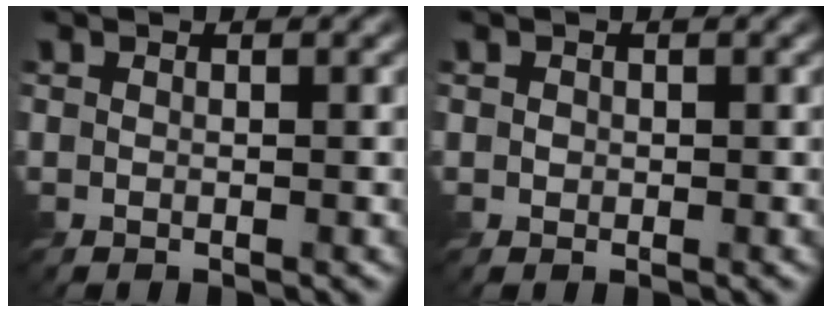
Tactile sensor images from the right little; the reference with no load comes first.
{"total": 0.6, "force": [0.0, 0.6, 0.1], "torque": [0.000, -0.002, 0.000]}